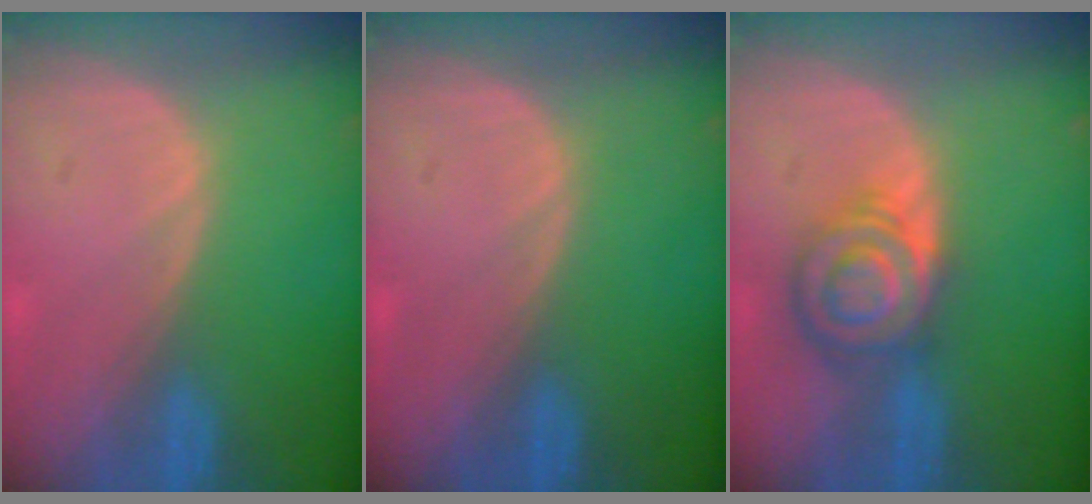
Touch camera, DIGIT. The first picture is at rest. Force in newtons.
{"total": 0.0}
{"total": 6.6, "press": 6.6, "slide": 0.2}